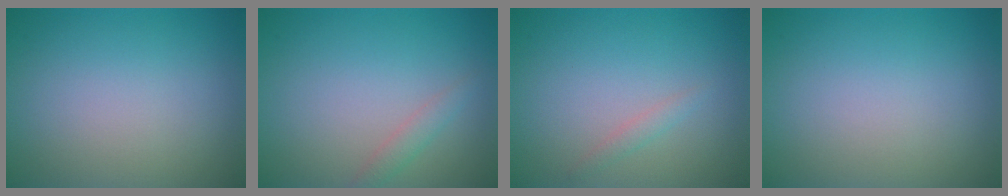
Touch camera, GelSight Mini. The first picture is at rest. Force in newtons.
{"total": 1.3, "press": 1.3, "slide": 0.1}
{"total": 0.9, "press": 0.9, "slide": 0.1}
{"total": 0.0}